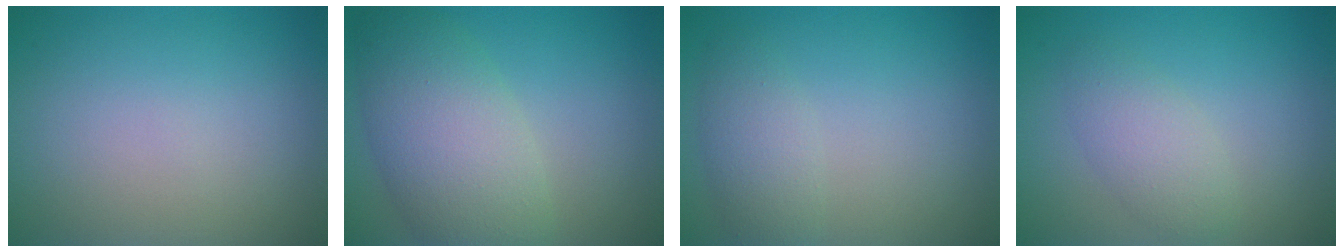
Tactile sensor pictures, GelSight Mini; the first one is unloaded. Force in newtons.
{"total": 7.0, "press": 7.0, "slide": 0.6}
{"total": 2.4, "press": 2.4, "slide": 0.1}
{"total": 2.7, "press": 2.7, "slide": 0.1}